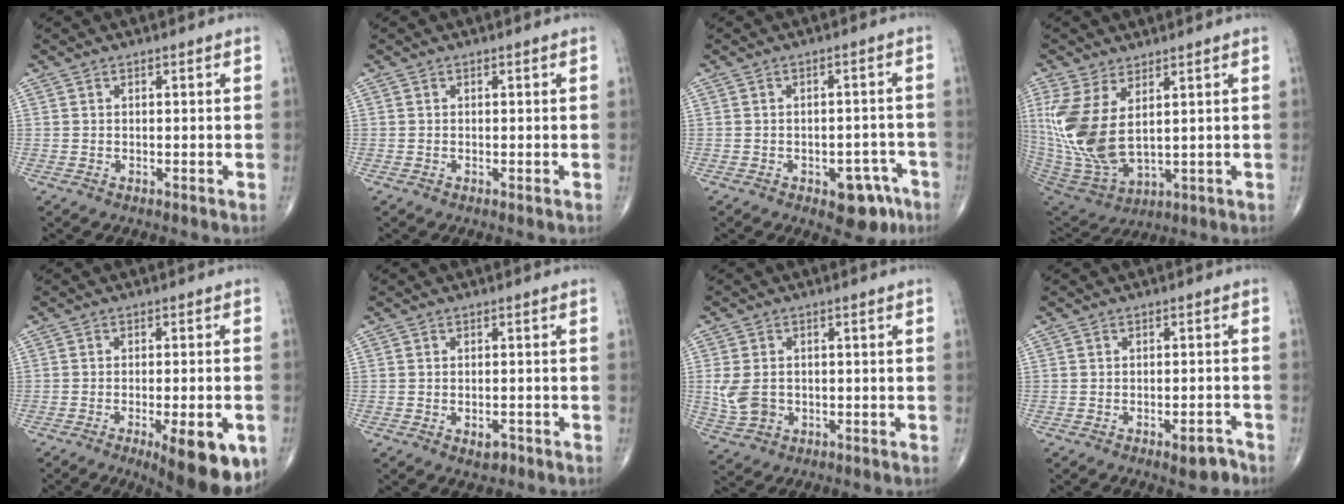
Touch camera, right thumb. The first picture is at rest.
{"total": 0.0}
{"total": 7.4, "force": [-4.0, 4.0, 4.7], "torque": [-0.031, 0.031, -0.044]}
{"total": 15.0, "force": [3.6, 7.5, 12.5], "torque": [-0.282, -0.023, 0.093]}
{"total": 13.8, "force": [-6.0, 4.4, 11.7], "torque": [-0.111, 0.004, -0.069]}
{"total": 2.3, "force": [-1.1, 1.4, 1.5], "torque": [-0.018, 0.005, -0.012]}
{"total": 5.9, "force": [-0.3, 4.6, 3.7], "torque": [-0.070, 0.001, 0.003]}
{"total": 3.2, "force": [-2.0, 1.2, 2.2], "torque": [-0.025, 0.009, -0.027]}